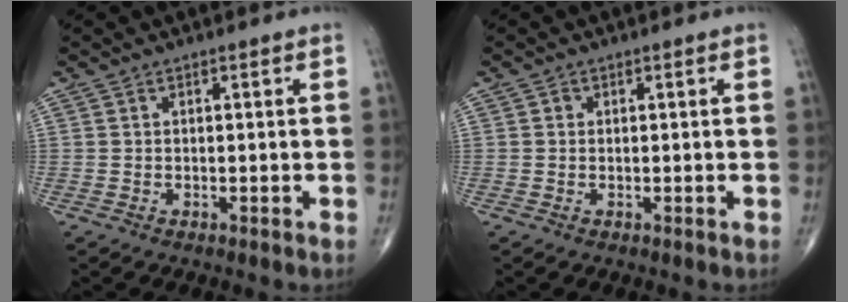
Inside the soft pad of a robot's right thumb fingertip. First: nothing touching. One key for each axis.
{"total": 0.6, "fx": 0.1, "fy": 0.5, "fz": 0.2, "tx": 0.002, "ty": 0.002, "tz": 0.000}